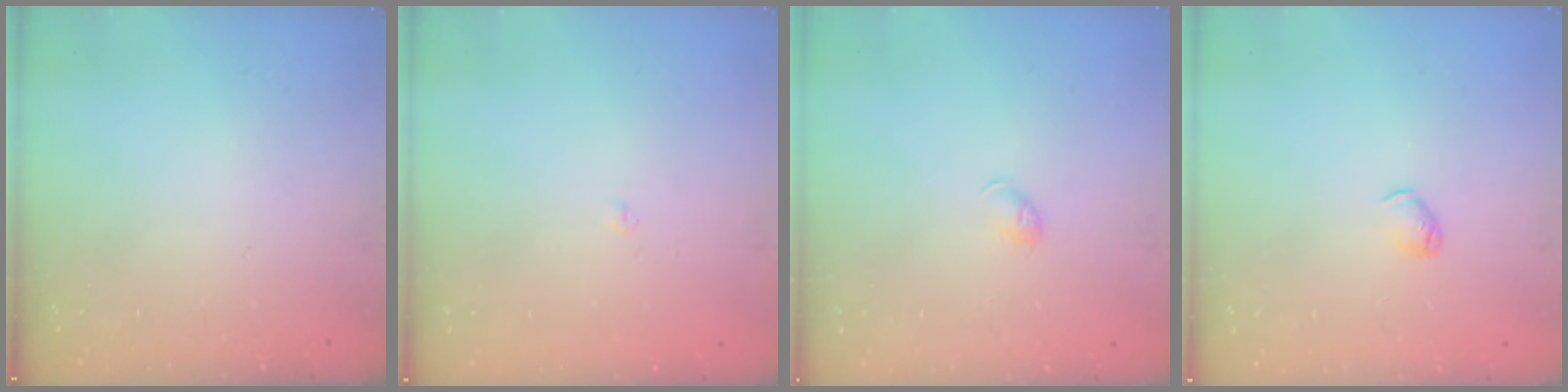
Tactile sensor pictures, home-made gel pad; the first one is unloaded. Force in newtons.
{"total": 1.7, "press": 1.7, "slide": 0.3}
{"total": 3.8, "press": 3.8, "slide": 0.5}
{"total": 2.9, "press": 2.9, "slide": 0.5}